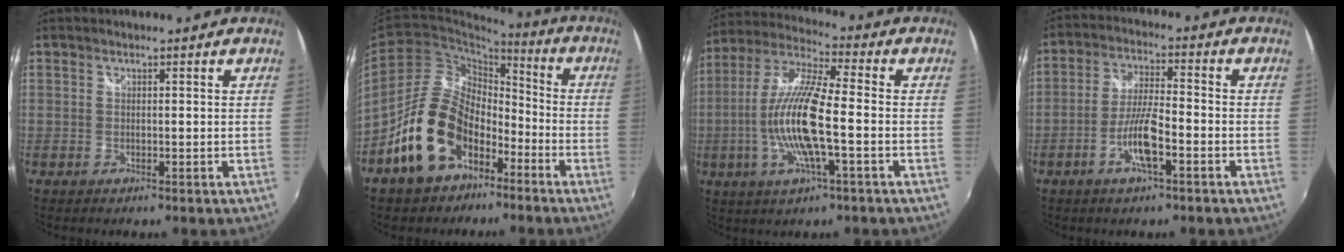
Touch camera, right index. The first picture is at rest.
{"total": 15.0, "force": [-8.4, 9.5, 7.9], "torque": [-0.151, 0.030, -0.130]}
{"total": 15.4, "force": [-3.1, 2.6, 14.9], "torque": [-0.292, -0.006, -0.061]}
{"total": 7.7, "force": [-3.6, 1.1, 6.8], "torque": [-0.138, 0.000, -0.065]}